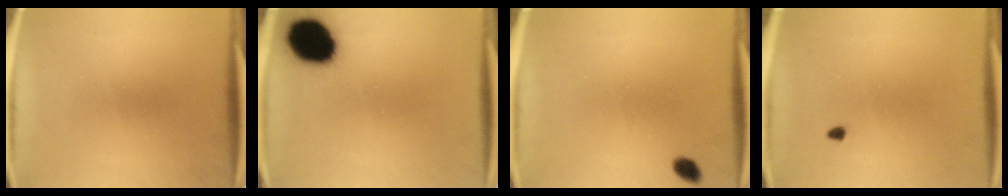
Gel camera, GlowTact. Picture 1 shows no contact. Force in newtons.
{"total": 15.2}
{"total": 2.0}
{"total": 0.7}